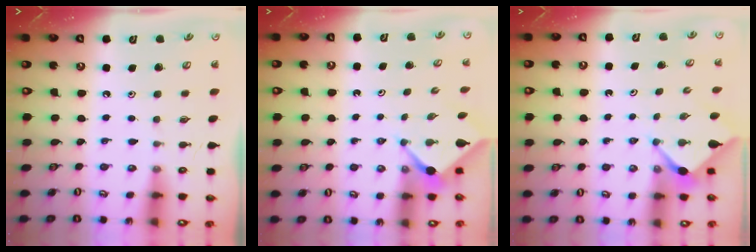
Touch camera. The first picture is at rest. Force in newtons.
{"total": 2.5, "press": 2.4, "slide": 0.3}
{"total": 2.5, "press": 2.5, "slide": 0.3}